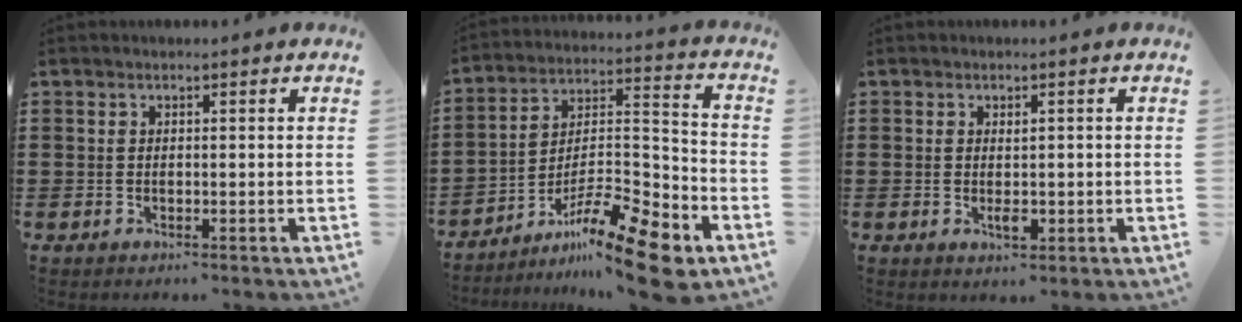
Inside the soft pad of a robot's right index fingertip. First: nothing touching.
{"total": 14.4, "force": [-10.5, 2.5, 9.4], "torque": [-0.150, 0.037, -0.191]}
{"total": 1.9, "force": [-0.2, 1.0, 1.6], "torque": [-0.030, 0.001, -0.003]}